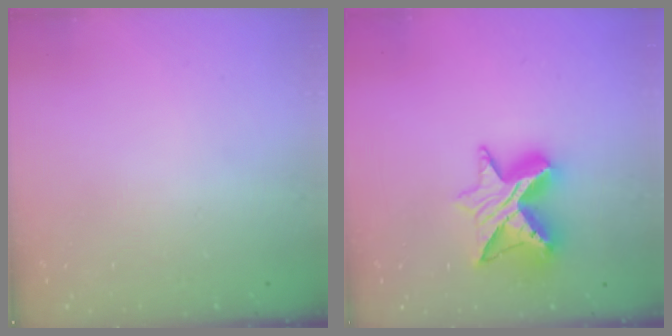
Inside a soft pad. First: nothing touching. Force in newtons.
{"total": 11.4, "press": 11.4, "slide": 0.8}